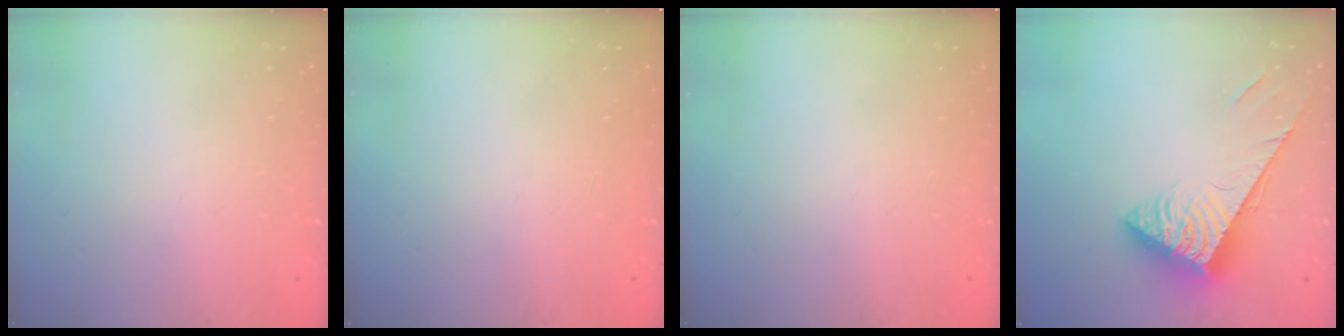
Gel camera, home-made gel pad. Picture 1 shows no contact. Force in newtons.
{"total": 0.0}
{"total": 0.0}
{"total": 6.3, "press": 6.3, "slide": 0.4}